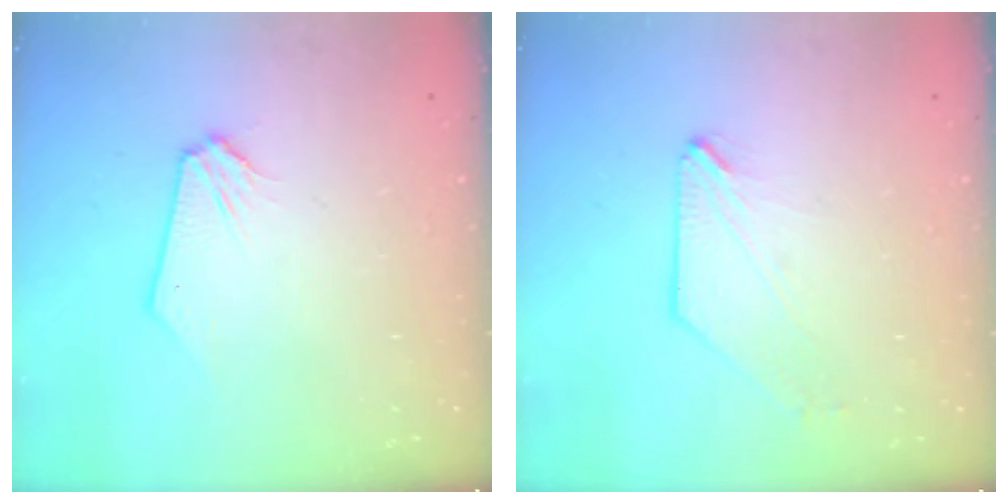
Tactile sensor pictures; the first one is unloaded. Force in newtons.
{"total": 0.7, "press": 0.7, "slide": 0.1}